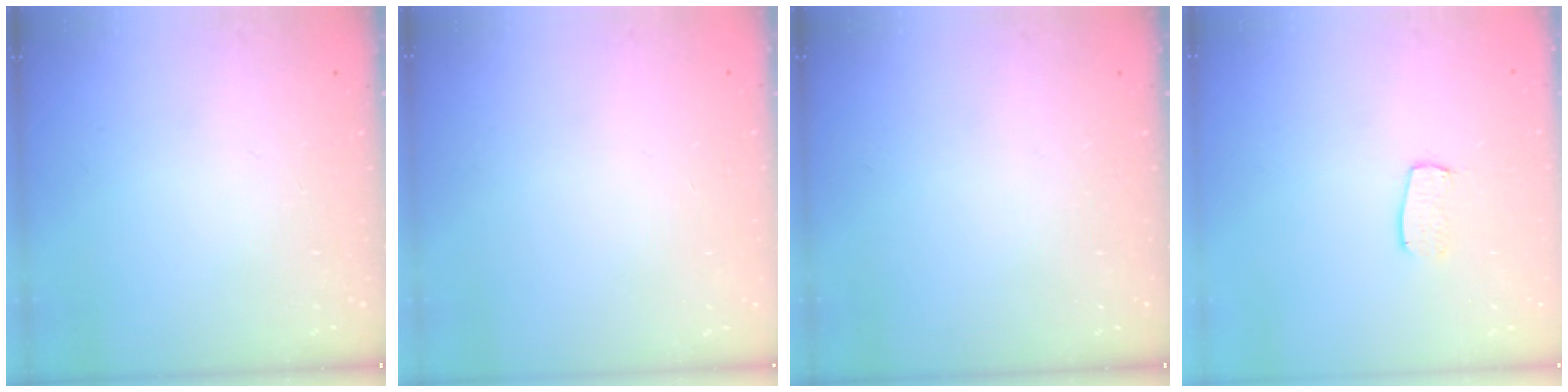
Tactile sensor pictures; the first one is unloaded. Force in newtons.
{"total": 0.0}
{"total": 0.0}
{"total": 5.9, "press": 5.9, "slide": 0.3}